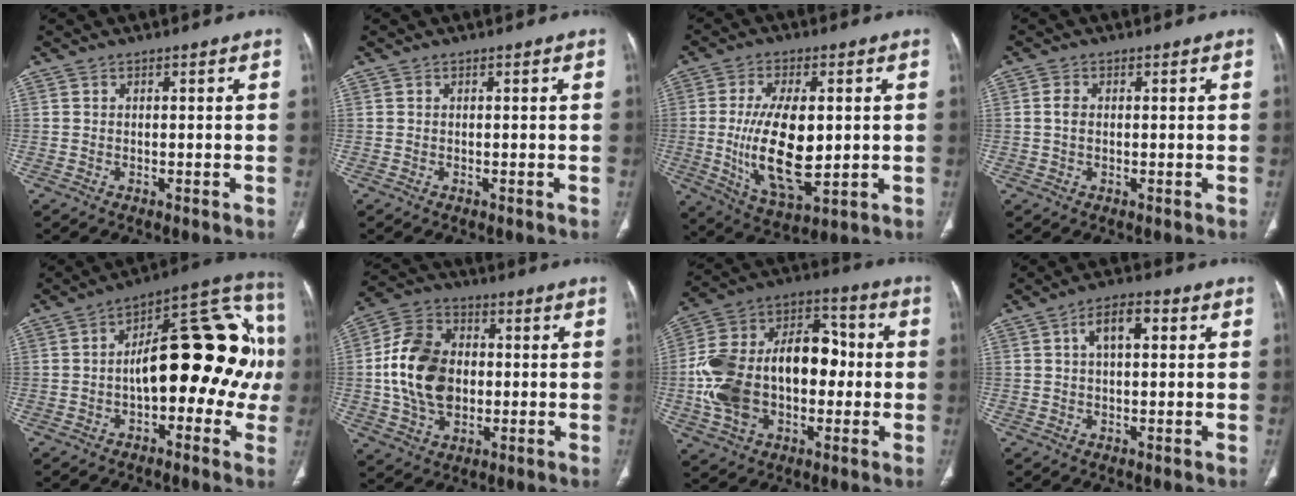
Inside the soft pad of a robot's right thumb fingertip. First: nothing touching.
{"total": 0.0}
{"total": 15.9, "force": [-0.3, 7.5, 14.0], "torque": [-0.246, -0.020, 0.006]}
{"total": 2.2, "force": [0.1, 1.5, 1.6], "torque": [-0.034, 0.002, 0.002]}
{"total": 23.4, "force": [-0.2, 11.3, 20.5], "torque": [-0.250, 0.049, -0.016]}
{"total": 15.9, "force": [-0.2, 11.6, 10.9], "torque": [-0.188, 0.019, -0.001]}
{"total": 24.0, "force": [-1.6, 15.4, 18.4], "torque": [-0.324, 0.045, -0.018]}
{"total": 6.2, "force": [1.6, 3.0, 5.2], "torque": [-0.081, 0.014, 0.023]}